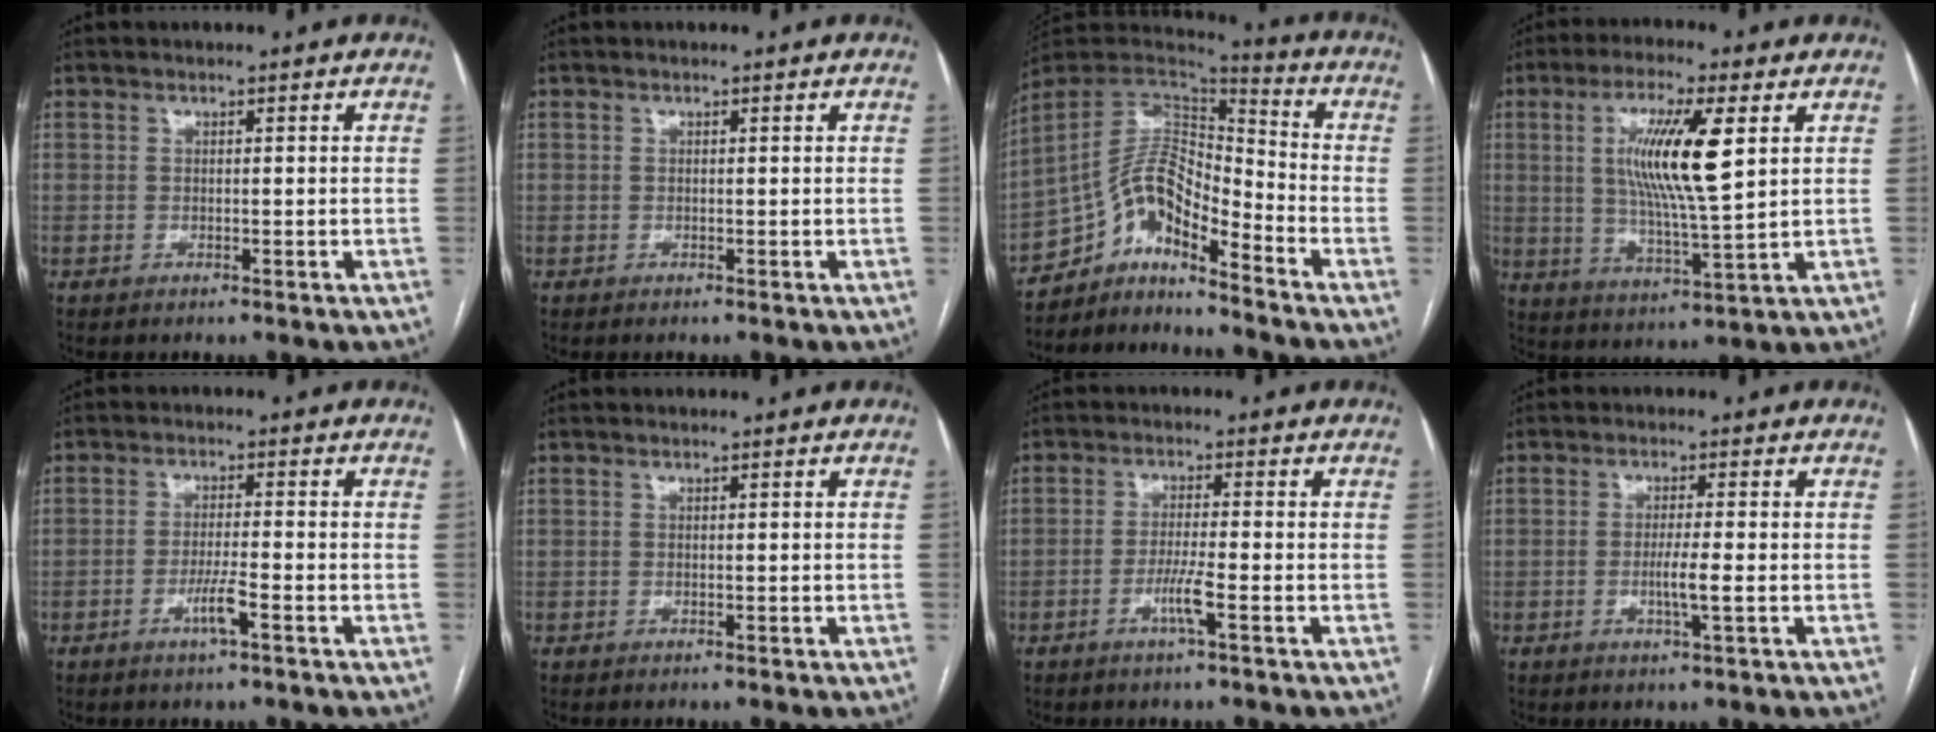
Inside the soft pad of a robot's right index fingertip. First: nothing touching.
{"total": 0.0}
{"total": 12.0, "force": [-9.4, 2.8, 6.9], "torque": [-0.120, 0.037, -0.169]}
{"total": 12.0, "force": [3.1, 1.0, 11.6], "torque": [-0.220, -0.003, 0.055]}
{"total": 3.8, "force": [-1.8, -0.1, 3.3], "torque": [-0.064, -0.005, -0.035]}
{"total": 0.0}
{"total": 3.8, "force": [-1.7, -0.4, 3.4], "torque": [-0.067, -0.006, -0.035]}
{"total": 3.3, "force": [-0.7, -0.3, 3.2], "torque": [-0.062, -0.006, -0.013]}